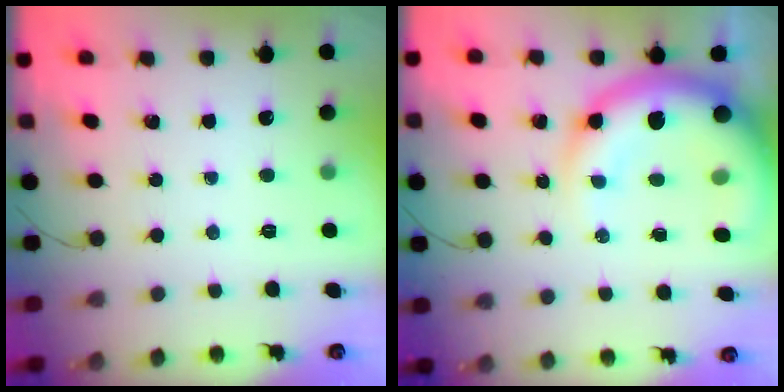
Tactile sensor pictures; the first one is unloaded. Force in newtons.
{"total": 16.0, "press": 15.5, "slide": 4.2}